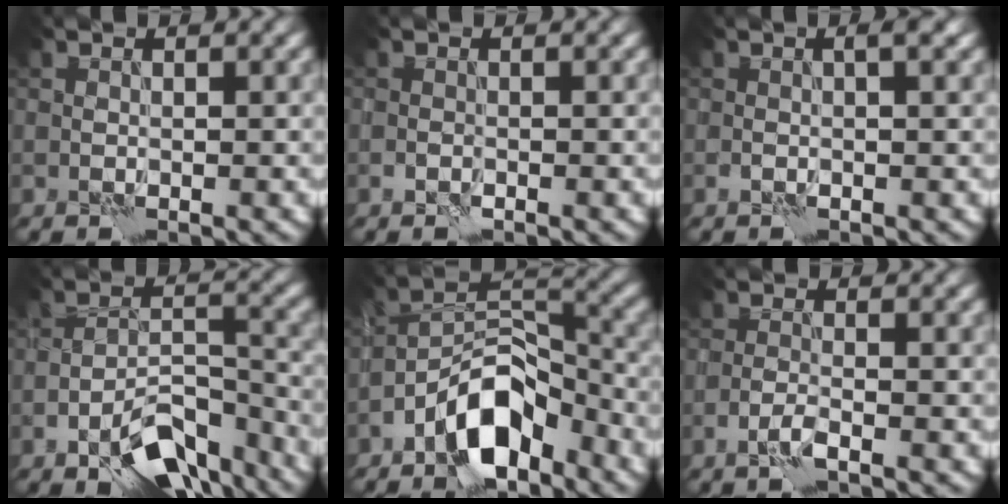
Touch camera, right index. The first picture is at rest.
{"total": 0.8, "force": [-0.6, 0.4, 0.4], "torque": [-0.008, 0.001, -0.012]}
{"total": 1.6, "force": [0.1, 0.3, 1.6], "torque": [-0.023, 0.003, -0.002]}
{"total": 8.8, "force": [-5.5, 3.6, 5.8], "torque": [-0.090, -0.004, -0.095]}
{"total": 8.4, "force": [-5.1, 3.7, 5.5], "torque": [-0.086, 0.014, -0.101]}
{"total": 1.6, "force": [-1.0, 0.2, 1.2], "torque": [-0.024, 0.005, -0.025]}